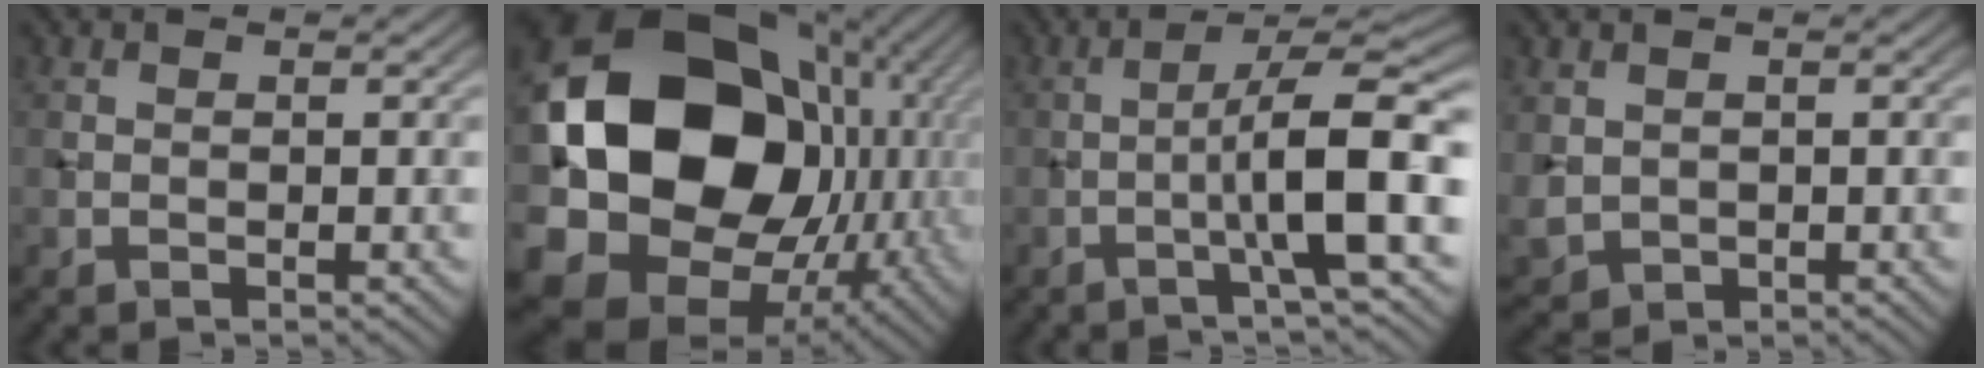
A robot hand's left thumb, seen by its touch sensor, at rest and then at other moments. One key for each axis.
{"total": 21.8, "fx": 0.5, "fy": 17.9, "fz": 12.4, "tx": -0.290, "ty": -0.045, "tz": 0.042}
{"total": 9.1, "fx": -2.2, "fy": 1.2, "fz": 8.7, "tx": -0.128, "ty": 0.026, "tz": -0.050}
{"total": 2.4, "fx": 0.6, "fy": 2.1, "fz": 1.0, "tx": -0.040, "ty": -0.009, "tz": 0.018}